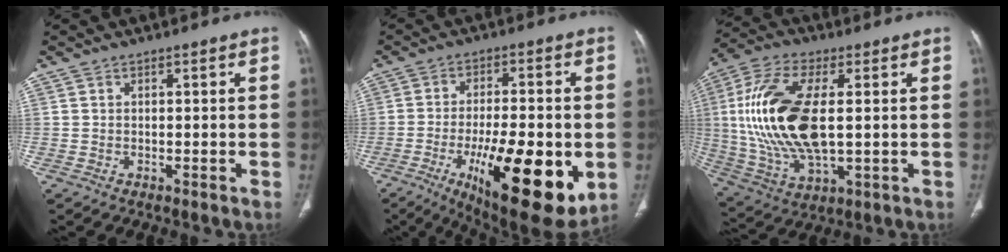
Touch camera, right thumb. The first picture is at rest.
{"total": 22.5, "force": [-6.6, 7.6, 20.2], "torque": [-0.283, -0.014, -0.082]}
{"total": 20.9, "force": [1.7, 9.6, 18.5], "torque": [-0.393, -0.006, 0.036]}